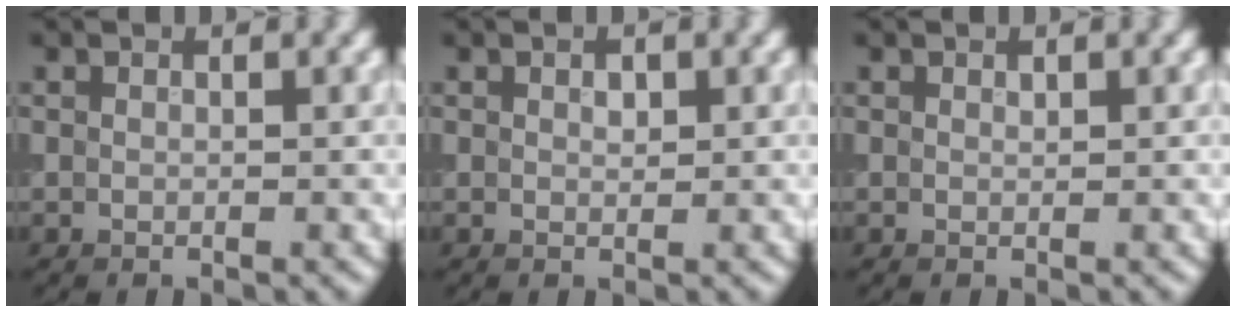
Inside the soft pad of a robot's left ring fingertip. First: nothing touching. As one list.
[{"total": 0.8, "force": [0.4, 0.5, 0.5], "torque": [-0.012, 0.000, 0.006]}, {"total": 0.0}]